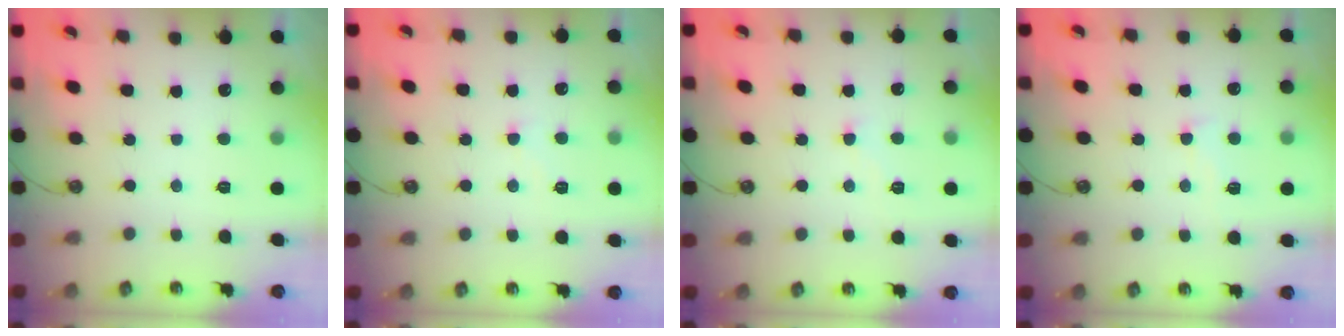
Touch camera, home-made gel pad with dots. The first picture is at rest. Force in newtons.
{"total": 1.8, "press": 1.7, "slide": 0.5}
{"total": 0.0}
{"total": 0.9, "press": 0.6, "slide": 0.7}